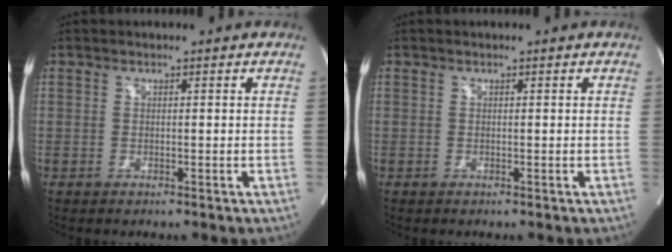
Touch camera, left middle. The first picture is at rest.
{"total": 0.0}